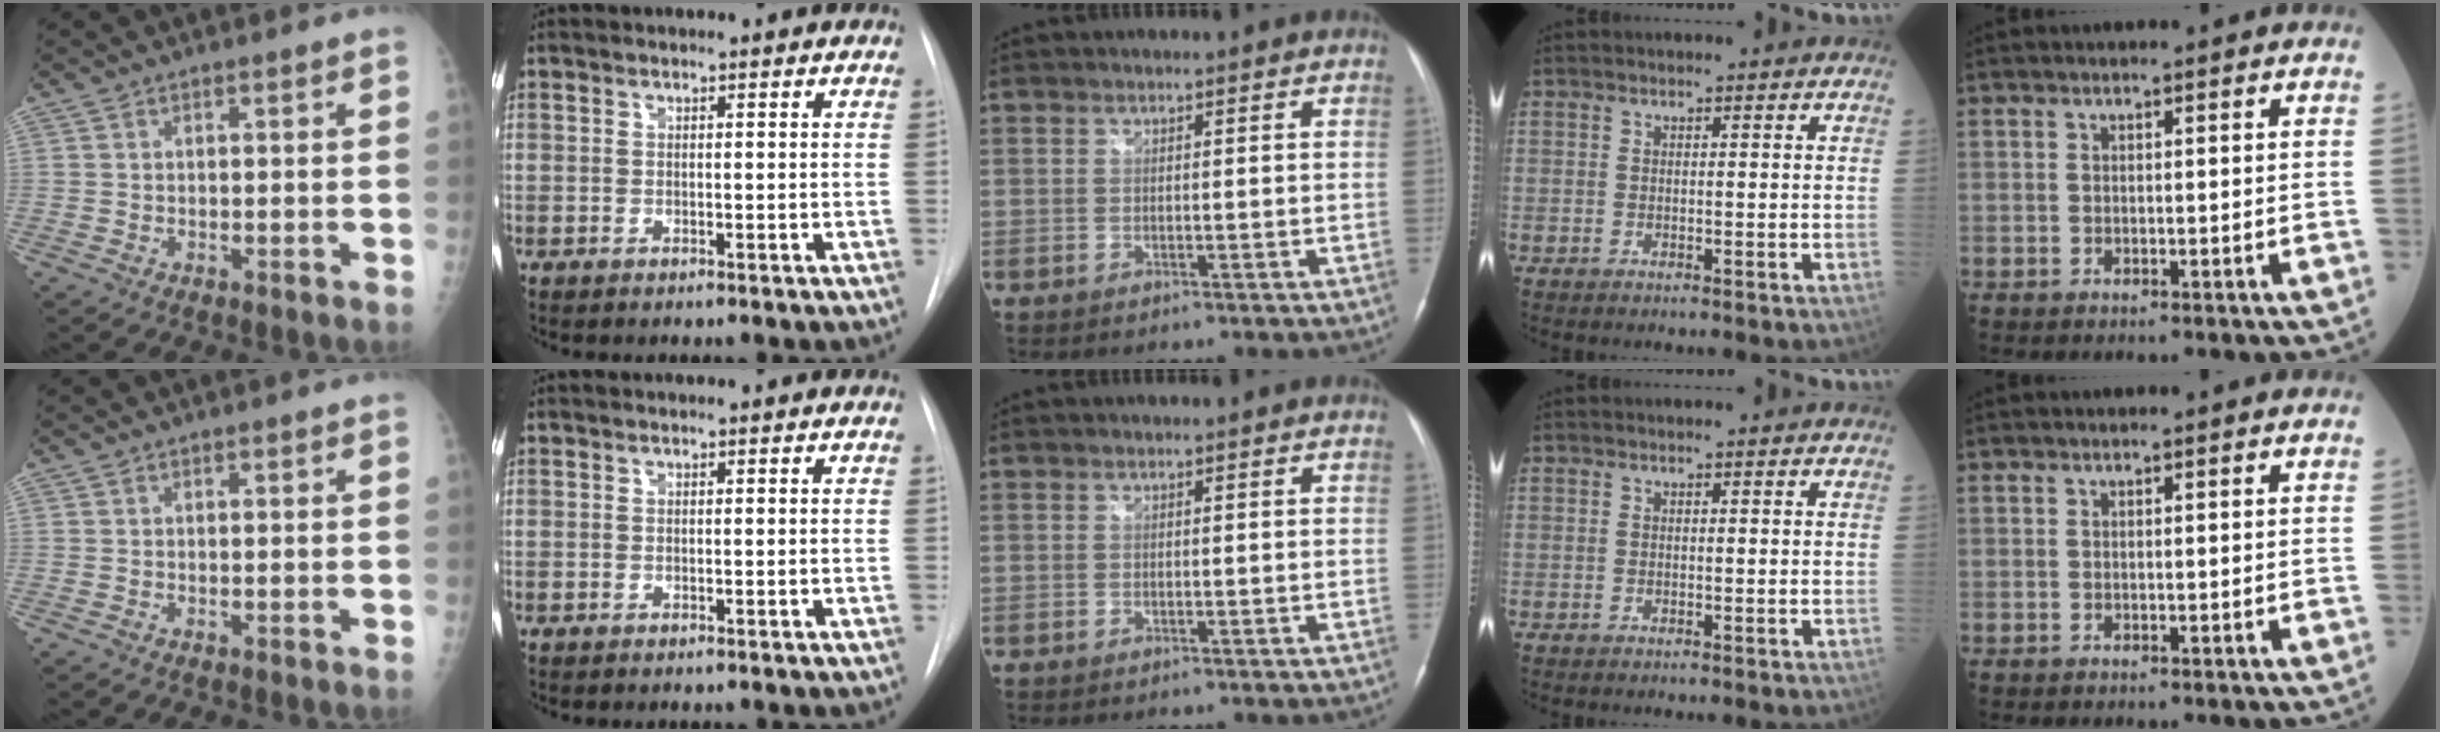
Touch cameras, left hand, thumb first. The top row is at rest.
{}